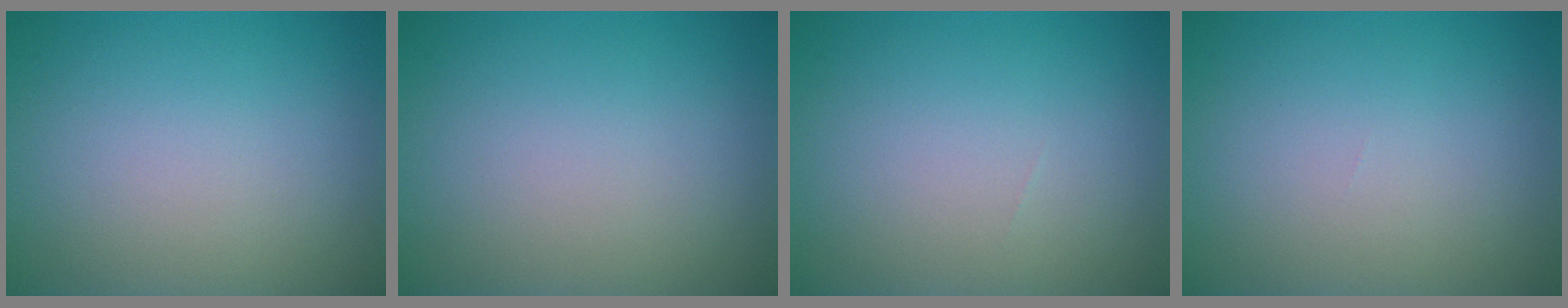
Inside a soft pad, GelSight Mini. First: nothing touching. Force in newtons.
{"total": 0.0}
{"total": 0.0}
{"total": 0.0}